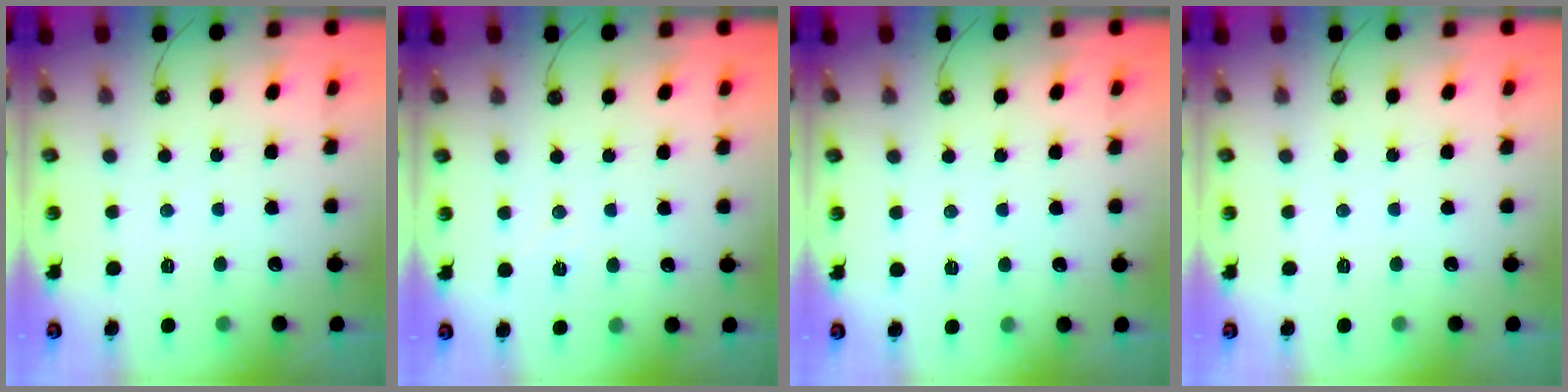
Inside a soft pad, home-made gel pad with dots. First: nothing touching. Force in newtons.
{"total": 5.7, "press": 5.1, "slide": 2.5}
{"total": 3.9, "press": 2.3, "slide": 3.2}
{"total": 0.0}